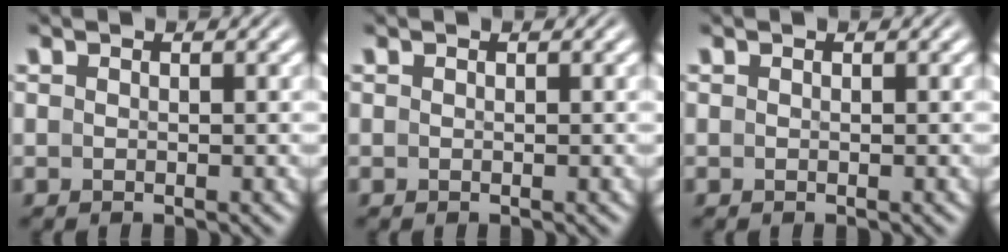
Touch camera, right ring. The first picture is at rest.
{"total": 0.0}
{"total": 0.0}